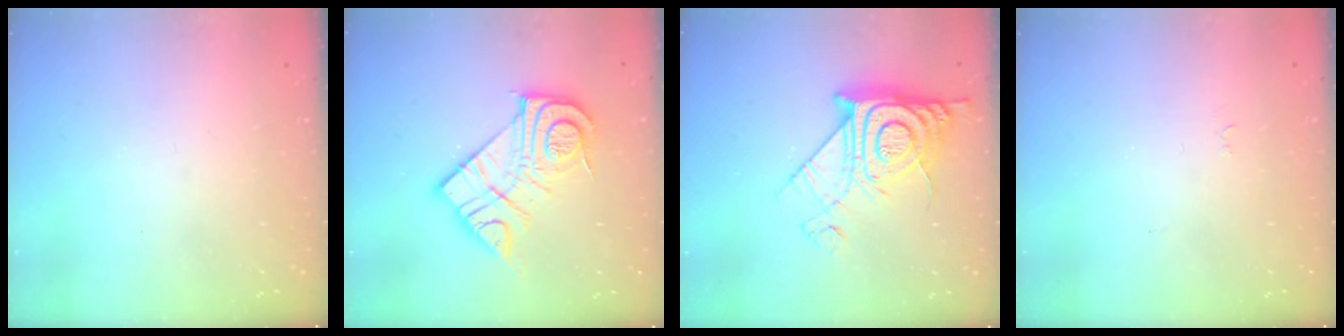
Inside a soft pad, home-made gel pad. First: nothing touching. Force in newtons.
{"total": 16.8, "press": 16.7, "slide": 1.2}
{"total": 14.9, "press": 14.8, "slide": 1.3}
{"total": 4.5, "press": 4.5, "slide": 0.5}